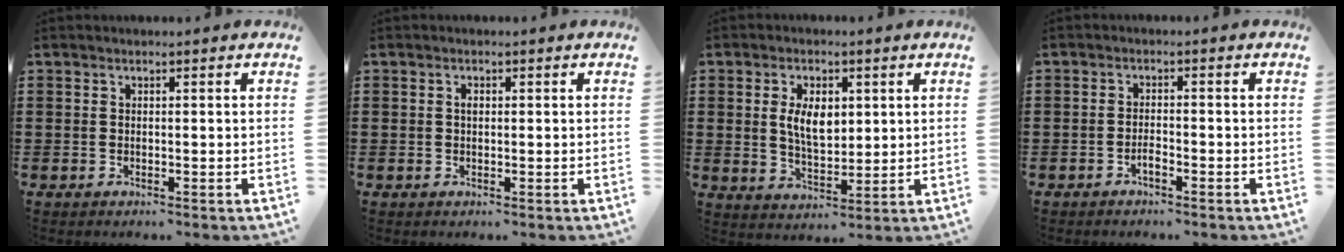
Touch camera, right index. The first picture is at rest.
{"total": 1.0, "force": [0.1, 0.5, 0.8], "torque": [-0.017, 0.002, 0.002]}
{"total": 6.1, "force": [1.2, 3.4, 5.0], "torque": [-0.097, 0.009, 0.017]}
{"total": 1.8, "force": [-1.3, 0.4, 1.2], "torque": [-0.024, 0.001, -0.025]}